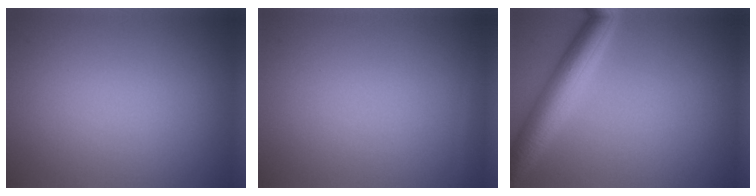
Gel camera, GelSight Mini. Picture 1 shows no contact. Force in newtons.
{"total": 0.8, "press": 0.8, "slide": 0.0}
{"total": 5.4, "press": 5.4, "slide": 0.2}